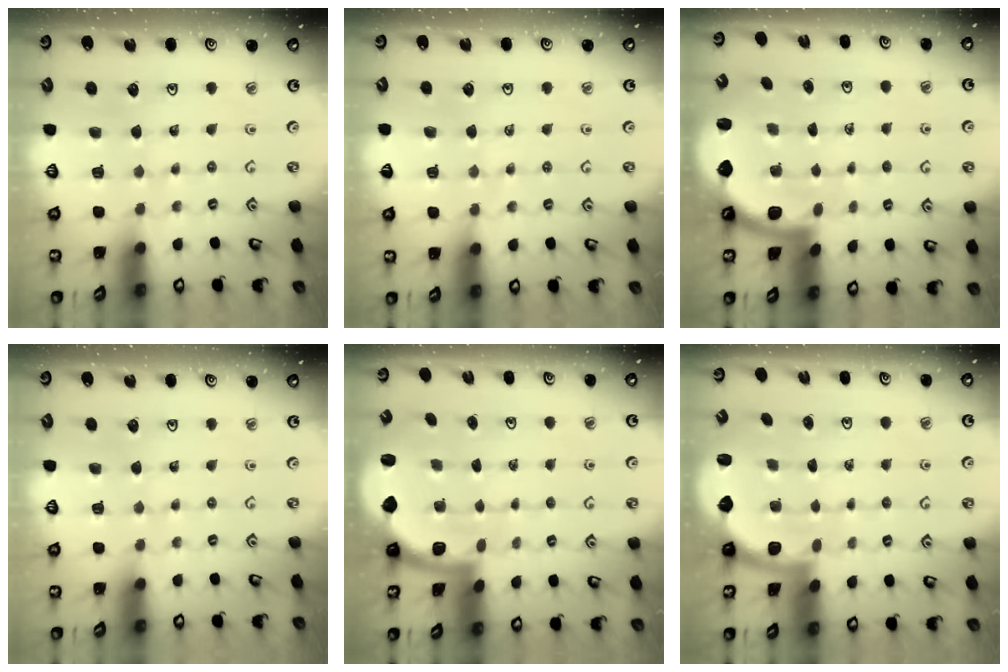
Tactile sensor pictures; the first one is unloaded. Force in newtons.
{"total": 3.0, "press": 3.0, "slide": 0.5}
{"total": 2.4, "press": 2.3, "slide": 0.4}
{"total": 0.0}
{"total": 2.0, "press": 2.0, "slide": 0.5}
{"total": 2.2, "press": 2.0, "slide": 0.8}